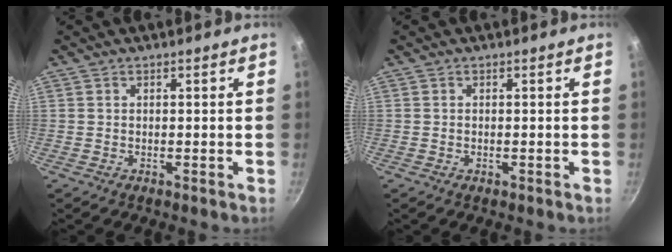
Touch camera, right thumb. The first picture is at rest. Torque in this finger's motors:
{"motor_torque": [-0.36, 0.02, -0.27, 0.01, -0.02]}